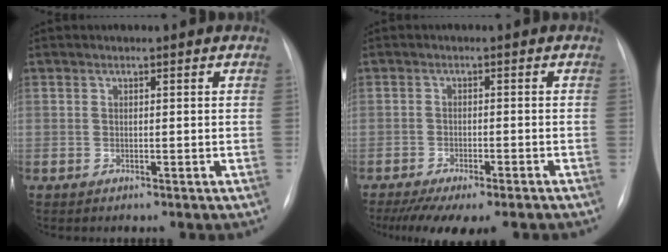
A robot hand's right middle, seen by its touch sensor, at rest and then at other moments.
{"total": 12.4, "force": [-10.0, 2.7, 6.8], "torque": [-0.107, -0.014, -0.140]}